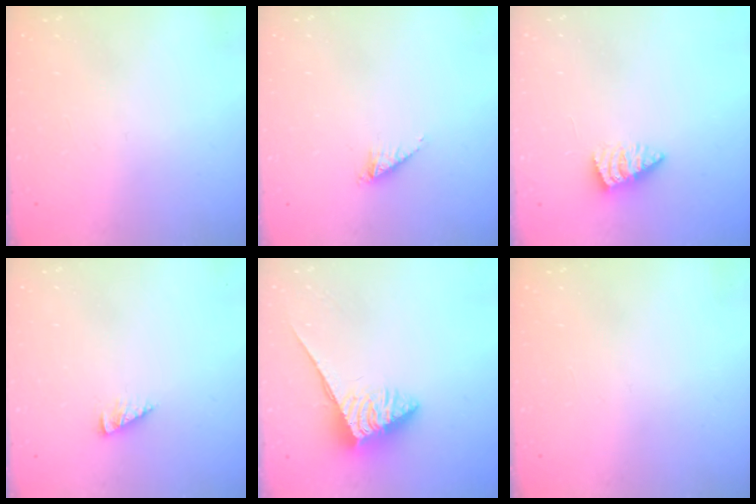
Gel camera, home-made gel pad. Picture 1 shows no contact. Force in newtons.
{"total": 2.2, "press": 2.2, "slide": 0.3}
{"total": 2.6, "press": 2.6, "slide": 0.4}
{"total": 3.6, "press": 3.6, "slide": 0.0}
{"total": 5.6, "press": 5.6, "slide": 0.2}
{"total": 0.0}